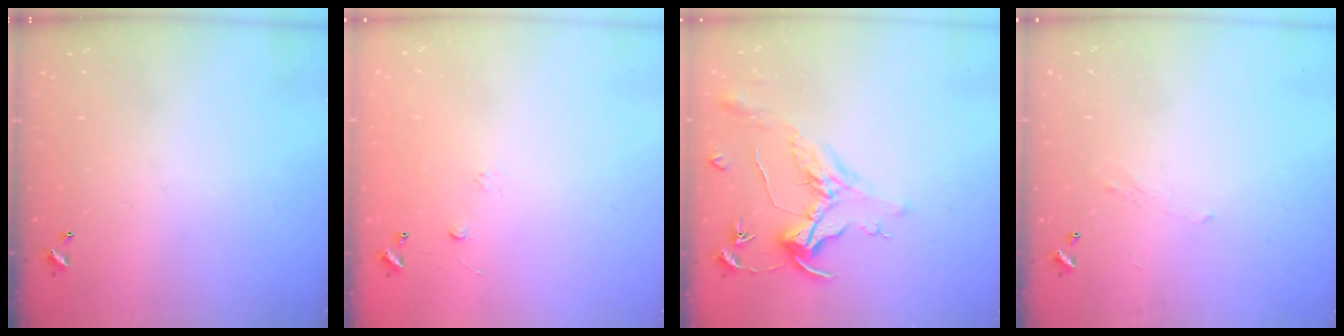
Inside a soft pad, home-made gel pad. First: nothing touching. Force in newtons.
{"total": 6.6, "press": 6.6, "slide": 0.6}
{"total": 1.6, "press": 1.4, "slide": 0.7}
{"total": 1.0, "press": 0.8, "slide": 0.5}